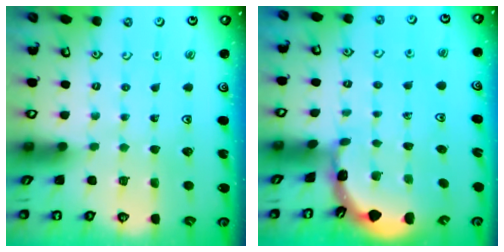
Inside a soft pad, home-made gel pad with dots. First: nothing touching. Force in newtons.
{"total": 1.8, "press": 1.8, "slide": 0.1}